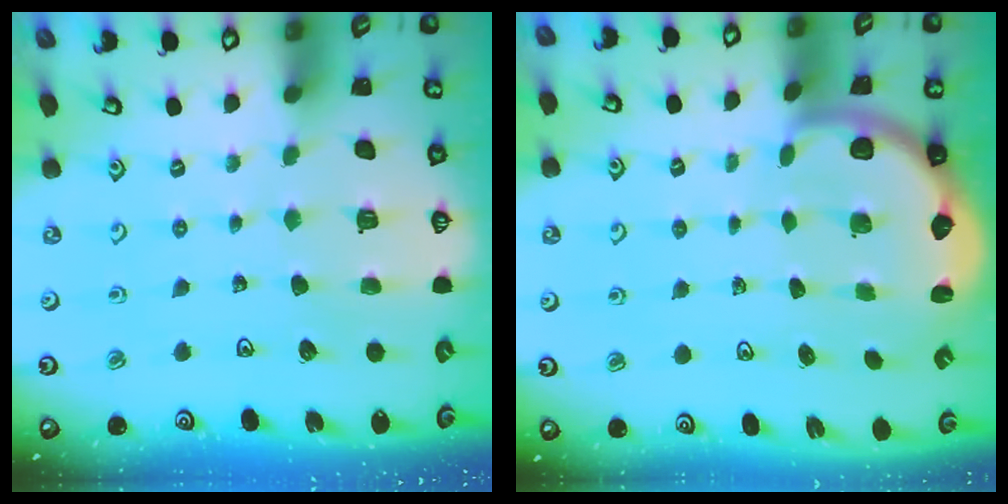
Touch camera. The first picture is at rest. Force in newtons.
{"total": 2.2, "press": 2.1, "slide": 0.8}